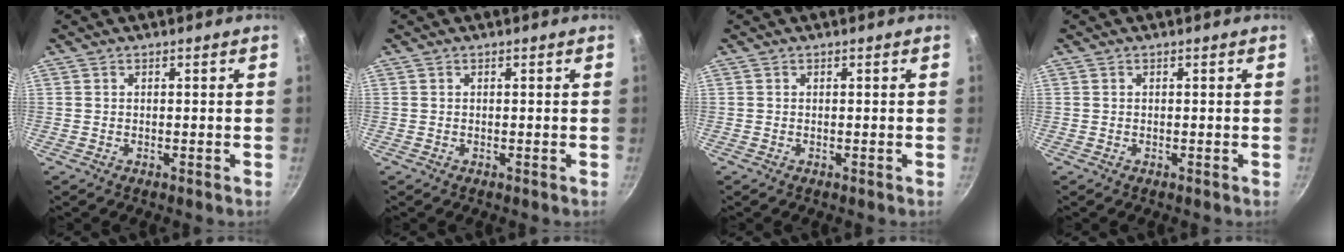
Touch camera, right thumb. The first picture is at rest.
{"total": 0.0}
{"total": 0.0}
{"total": 0.0}